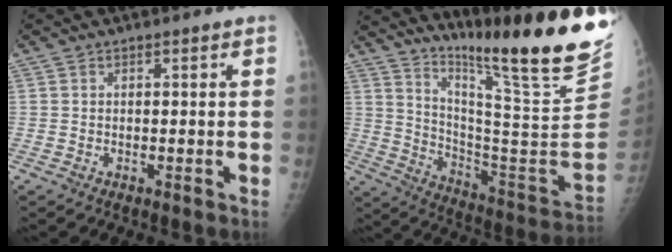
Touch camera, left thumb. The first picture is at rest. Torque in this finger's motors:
{"motor_torque": [1.83, -1.47, 1.38, -1.39, 0.07]}